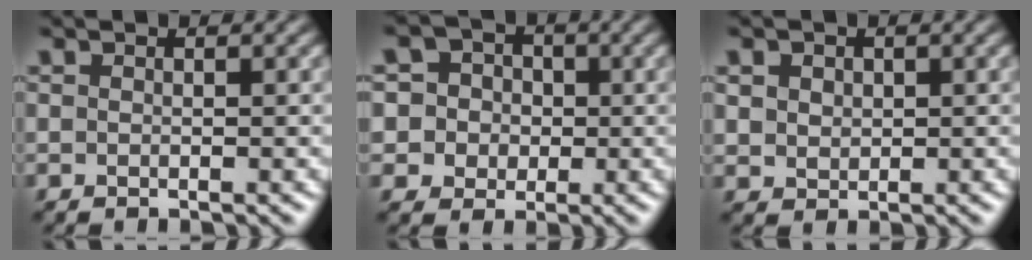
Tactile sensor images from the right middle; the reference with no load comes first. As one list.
[{"total": 6.6, "force": [1.3, 6.1, 2.0], "torque": [-0.035, 0.037, -0.001]}, {"total": 2.5, "force": [1.1, 2.0, 1.1], "torque": [-0.034, 0.007, 0.027]}]